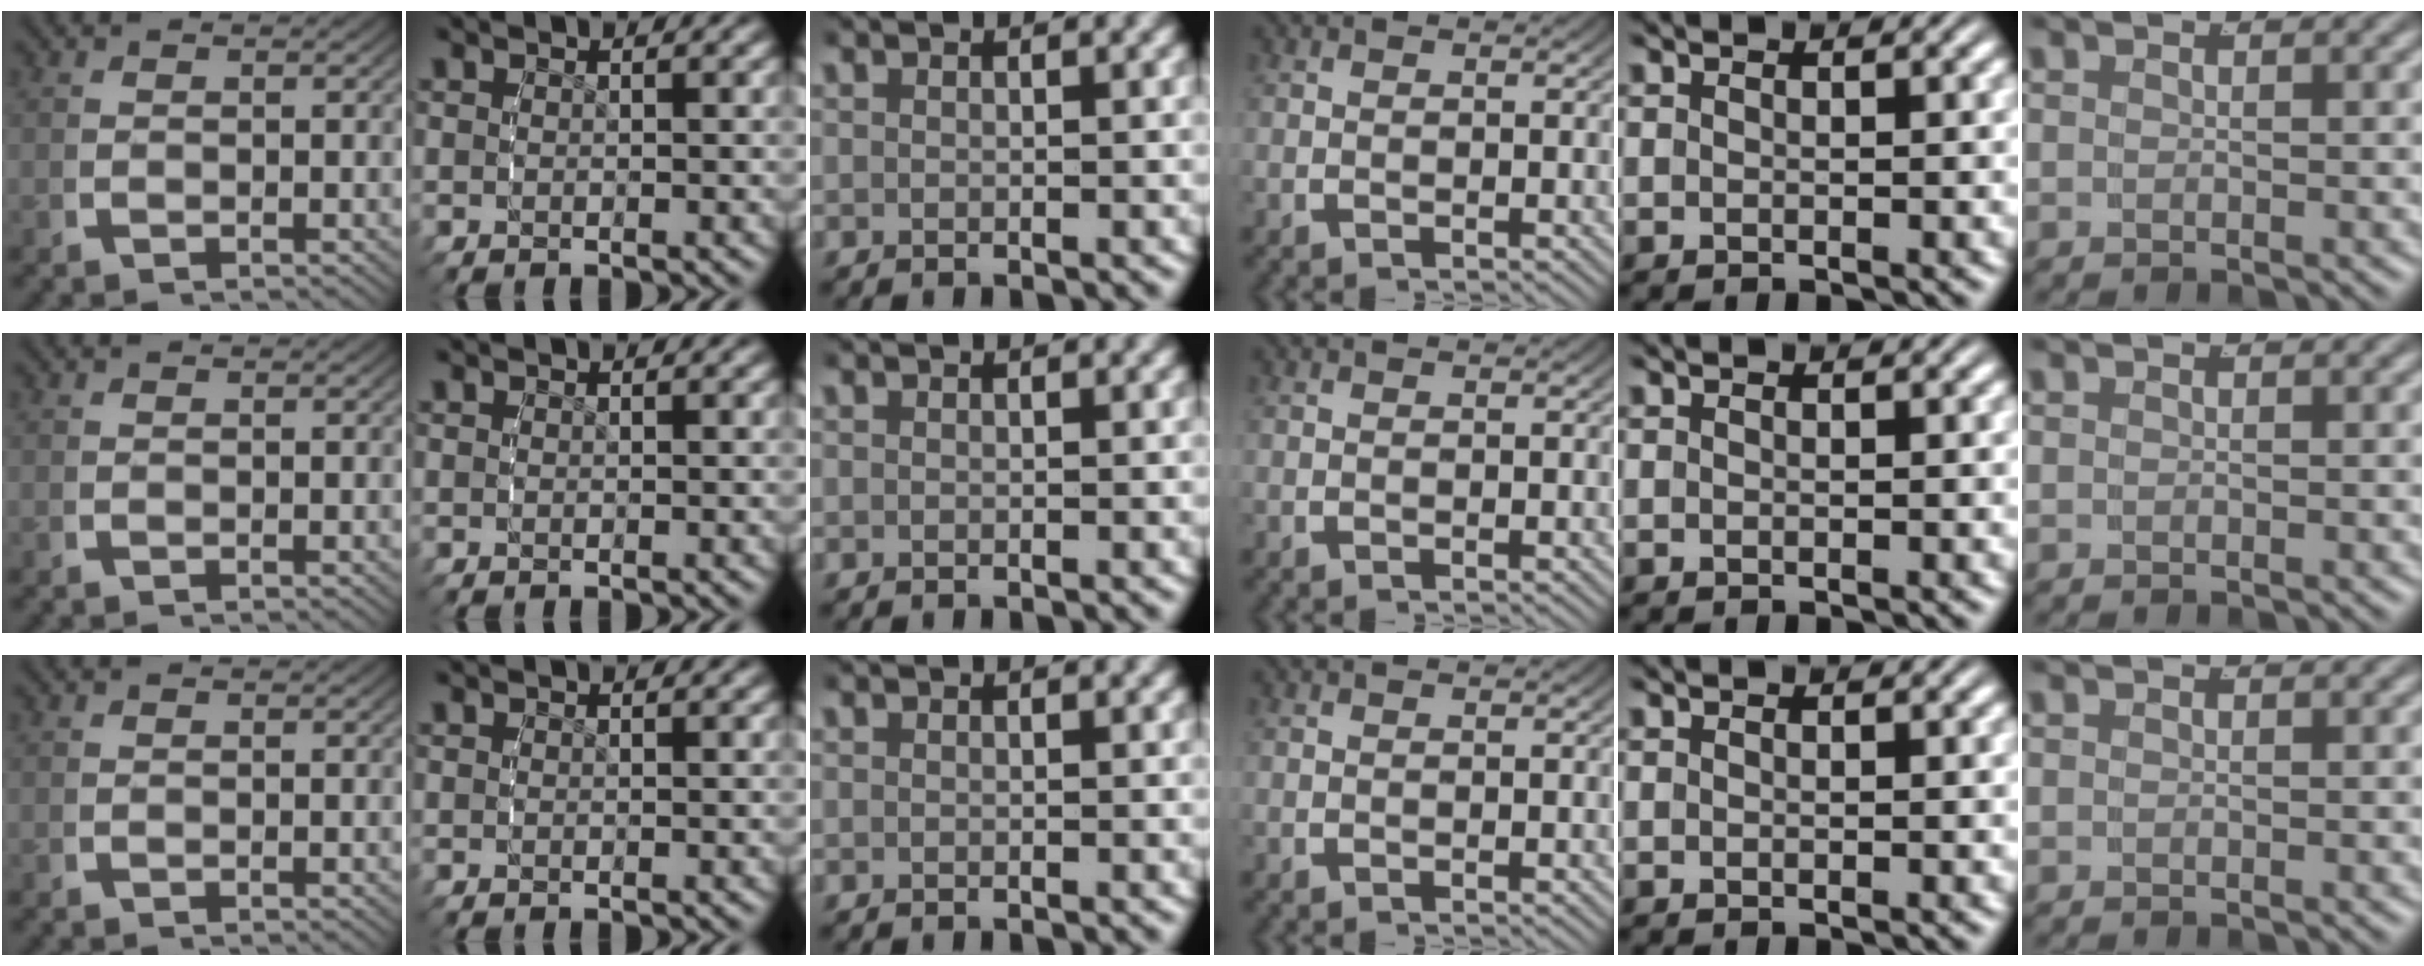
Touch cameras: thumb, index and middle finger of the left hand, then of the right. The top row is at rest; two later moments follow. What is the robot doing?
{"motion": "reach", "object": "bottle cap"}